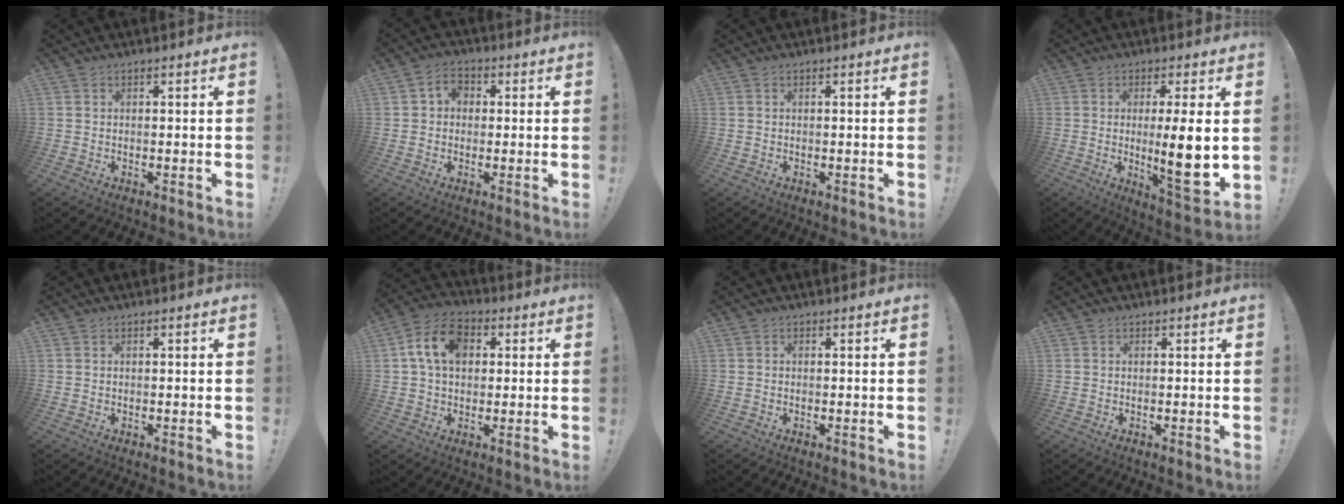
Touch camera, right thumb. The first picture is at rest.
{"total": 4.5, "force": [0.3, 3.8, 2.4], "torque": [-0.039, 0.008, 0.005]}
{"total": 0.0}
{"total": 12.9, "force": [0.1, 1.6, 12.8], "torque": [-0.199, -0.024, -0.002]}
{"total": 0.0}
{"total": 11.9, "force": [3.0, 8.4, 7.9], "torque": [-0.144, 0.017, 0.059]}
{"total": 0.0}
{"total": 0.0}